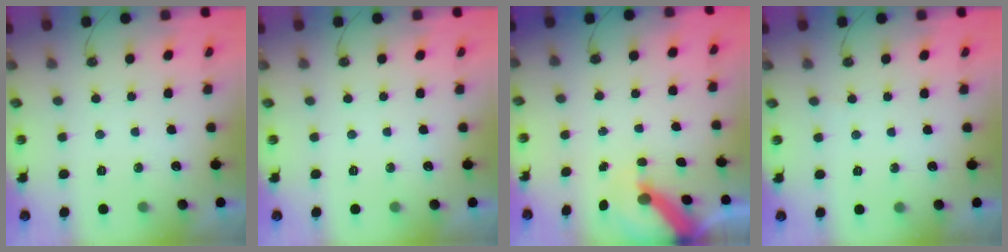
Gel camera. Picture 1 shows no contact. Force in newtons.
{"total": 0.0}
{"total": 7.2, "press": 7.2, "slide": 0.9}
{"total": 3.5, "press": 3.4, "slide": 0.3}